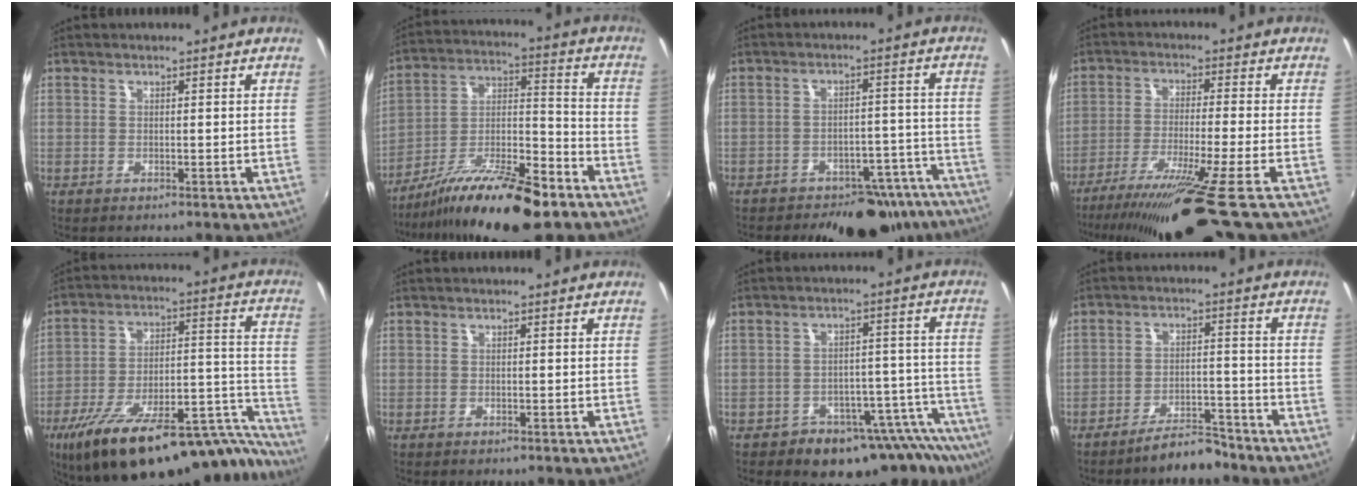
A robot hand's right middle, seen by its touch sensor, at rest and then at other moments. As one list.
[{"total": 18.8, "force": [-12.9, 4.3, 13.0], "torque": [-0.230, -0.010, -0.221]}, {"total": 16.8, "force": [-14.2, 7.4, 5.2], "torque": [-0.066, 0.043, -0.154]}, {"total": 14.7, "force": [-11.7, -2.5, 8.5], "torque": [-0.173, -0.039, -0.195]}, {"total": 31.8, "force": [-24.5, 9.1, 18.1], "torque": [-0.246, -0.005, -0.348]}, {"total": 0.0}, {"total": 13.3, "force": [-9.2, 7.7, 5.7], "torque": [-0.077, 0.022, -0.101]}, {"total": 6.2, "force": [-5.5, 1.5, 2.5], "torque": [-0.054, 0.016, -0.078]}]